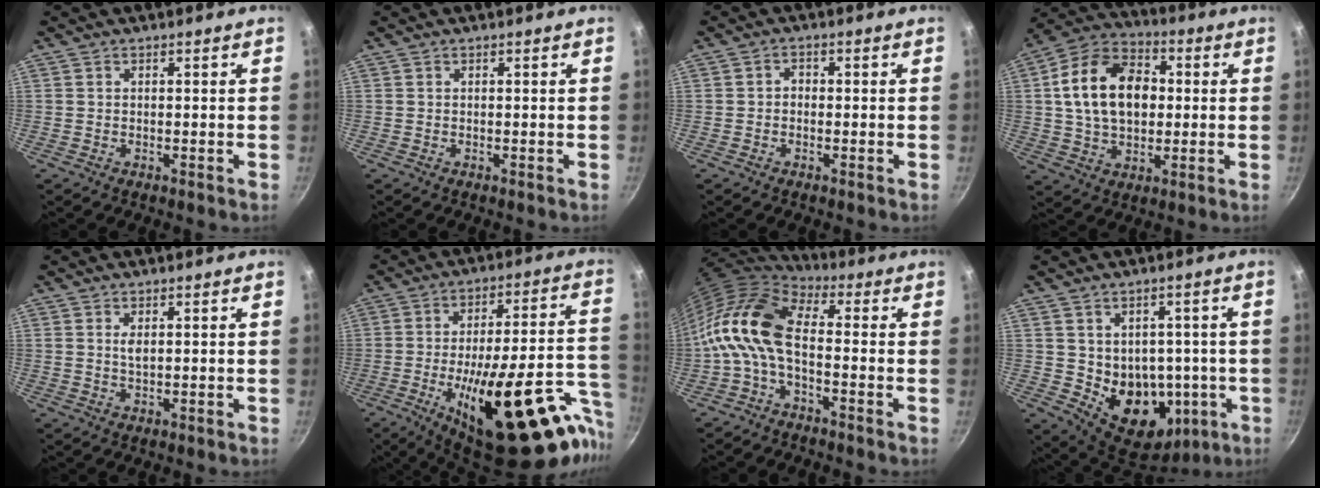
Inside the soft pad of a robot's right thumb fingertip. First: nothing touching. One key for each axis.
{"total": 0.0}
{"total": 1.8, "fx": -0.3, "fy": 1.4, "fz": 1.0, "tx": -0.012, "ty": 0.009, "tz": -0.008}
{"total": 17.5, "fx": 1.9, "fy": 12.0, "fz": 12.5, "tx": -0.186, "ty": 0.021, "tz": 0.021}
{"total": 1.8, "fx": 0.5, "fy": 0.8, "fz": 1.5, "tx": -0.028, "ty": -0.001, "tz": 0.012}
{"total": 31.3, "fx": -13.0, "fy": 10.6, "fz": 26.5, "tx": -0.333, "ty": 0.041, "tz": -0.184}
{"total": 12.7, "fx": -1.7, "fy": 6.4, "fz": 10.8, "tx": -0.213, "ty": 0.030, "tz": -0.051}
{"total": 14.2, "fx": -1.3, "fy": 11.3, "fz": 8.5, "tx": -0.077, "ty": -0.003, "tz": 0.008}